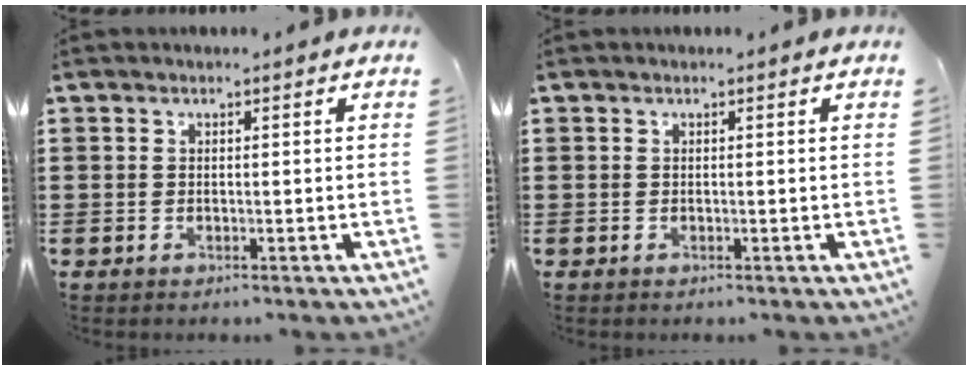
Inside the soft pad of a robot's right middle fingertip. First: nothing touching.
{"total": 0.0}